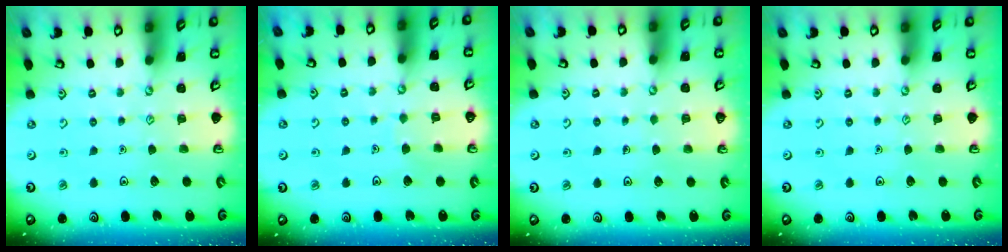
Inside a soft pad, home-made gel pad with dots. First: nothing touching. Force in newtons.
{"total": 3.2, "press": 3.2, "slide": 0.3}
{"total": 0.8, "press": 0.8, "slide": 0.3}
{"total": 0.0}